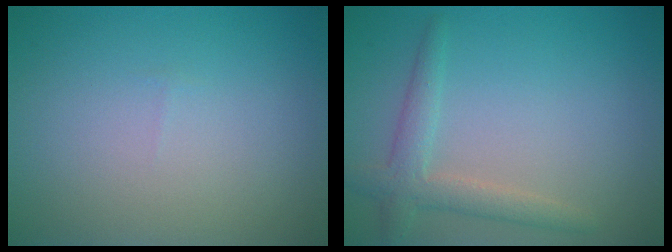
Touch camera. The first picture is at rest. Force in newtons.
{"total": 2.7, "press": 2.7, "slide": 0.1}